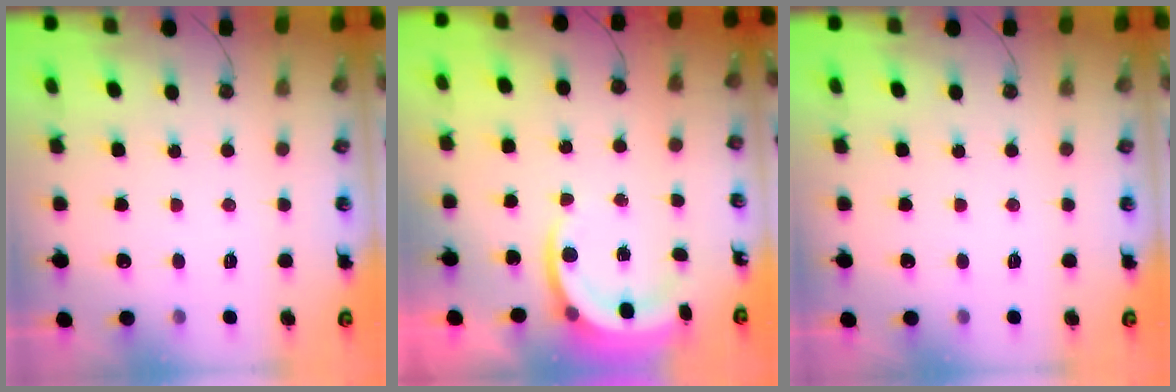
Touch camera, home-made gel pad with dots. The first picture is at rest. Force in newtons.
{"total": 6.2, "press": 6.1, "slide": 1.3}
{"total": 0.0}